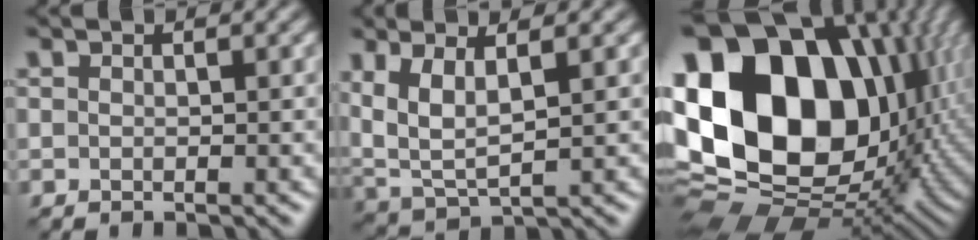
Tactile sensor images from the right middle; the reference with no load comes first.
{"total": 5.0, "force": [1.9, 2.1, 4.1], "torque": [-0.095, -0.005, 0.043]}
{"total": 21.9, "force": [3.7, 16.0, 14.6], "torque": [-0.302, 0.010, 0.080]}